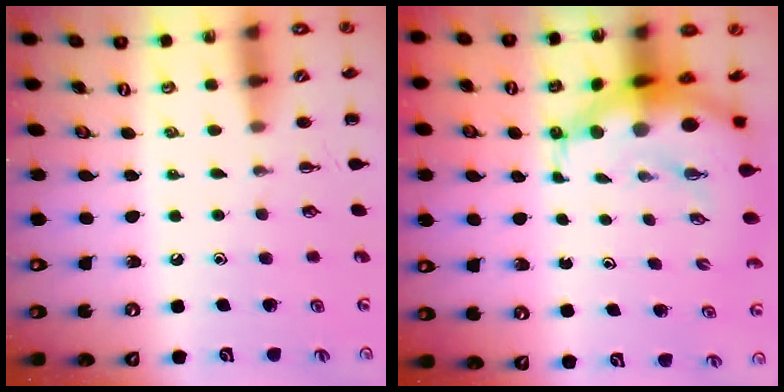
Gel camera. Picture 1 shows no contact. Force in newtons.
{"total": 8.6, "press": 8.2, "slide": 2.3}